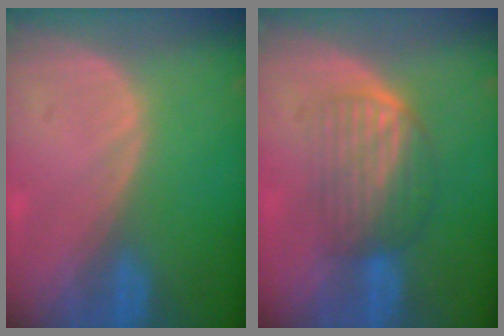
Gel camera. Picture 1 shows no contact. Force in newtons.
{"total": 6.0, "press": 5.8, "slide": 1.6}